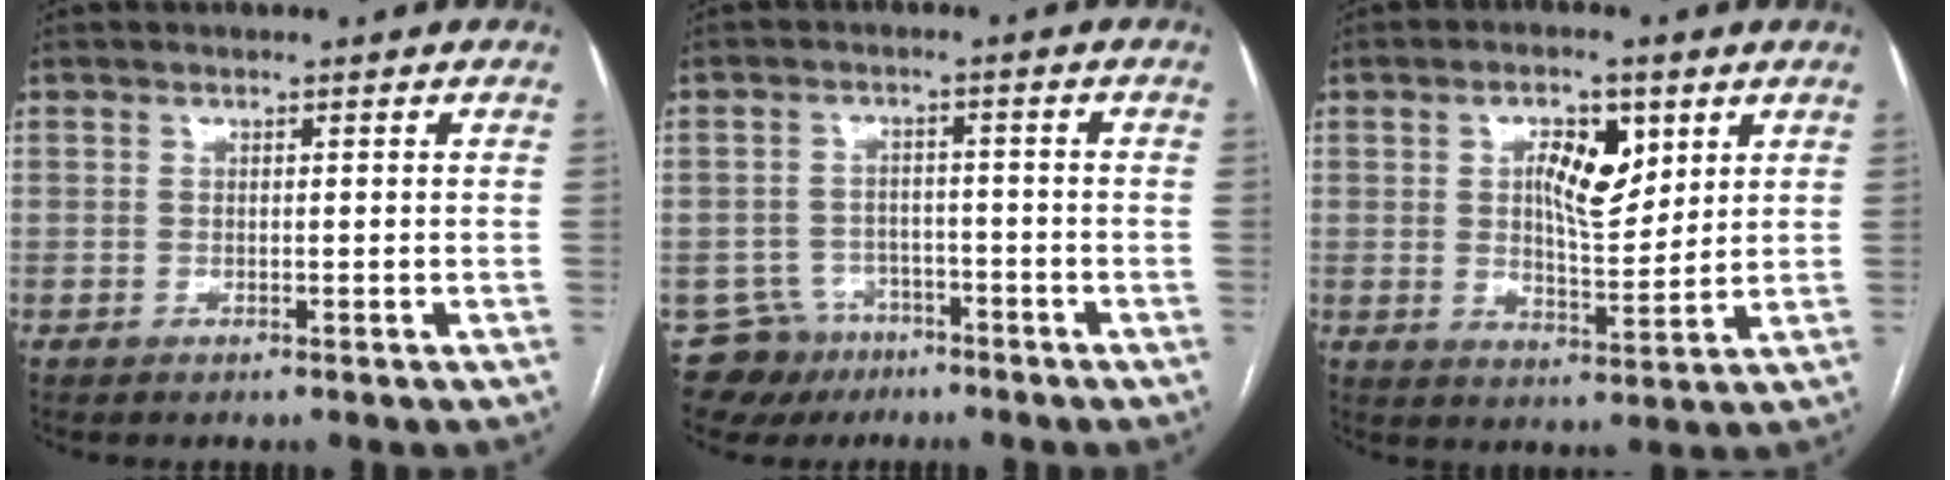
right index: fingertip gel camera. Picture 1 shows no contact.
{"total": 6.3, "force": [-4.1, 4.8, -0.2], "torque": [0.010, 0.012, -0.061]}
{"total": 9.0, "force": [3.2, 3.9, 7.4], "torque": [-0.119, 0.009, 0.056]}